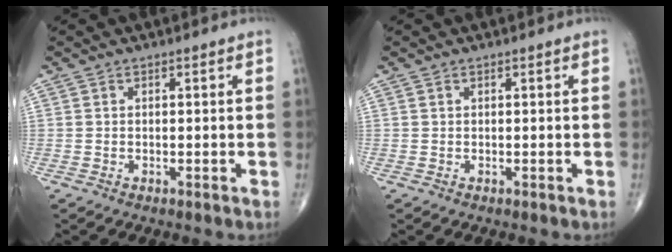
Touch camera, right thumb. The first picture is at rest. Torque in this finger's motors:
{"motor_torque": [-0.03, -0.04, 0.14, 0.16, 0.04]}